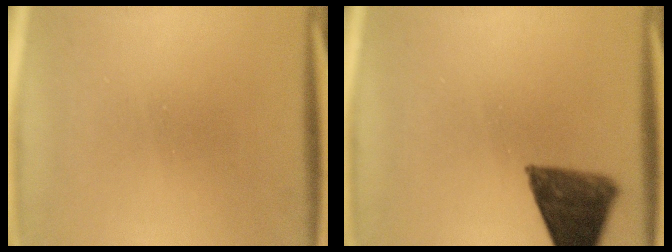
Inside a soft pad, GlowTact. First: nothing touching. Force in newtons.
{"total": 10.0}